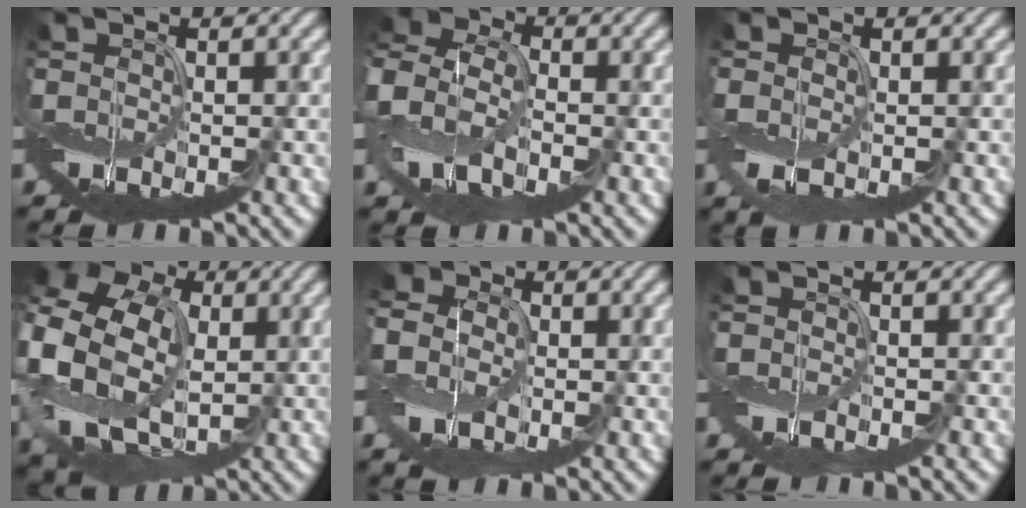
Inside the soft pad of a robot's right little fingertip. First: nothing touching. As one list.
[{"total": 8.4, "force": [-0.9, 5.8, 6.1], "torque": [-0.149, 0.013, -0.034]}, {"total": 1.6, "force": [-0.4, 1.0, 1.2], "torque": [-0.036, -0.007, -0.006]}, {"total": 14.5, "force": [1.3, 11.2, 9.1], "torque": [-0.210, -0.006, 0.020]}, {"total": 6.4, "force": [-0.6, 5.2, 3.6], "torque": [-0.093, 0.004, -0.028]}, {"total": 1.0, "force": [-0.9, 0.1, 0.5], "torque": [-0.009, -0.004, -0.017]}]